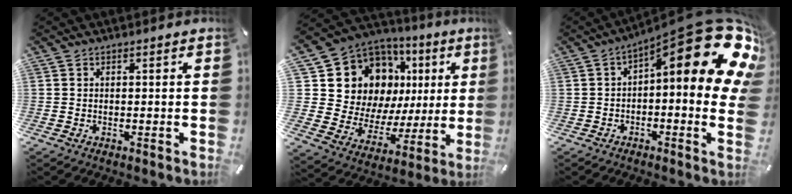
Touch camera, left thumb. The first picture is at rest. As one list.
[{"total": 17.0, "force": [7.7, 13.3, 7.3], "torque": [-0.143, -0.058, 0.161]}, {"total": 22.2, "force": [8.5, 7.4, 19.1], "torque": [-0.250, -0.084, 0.146]}]